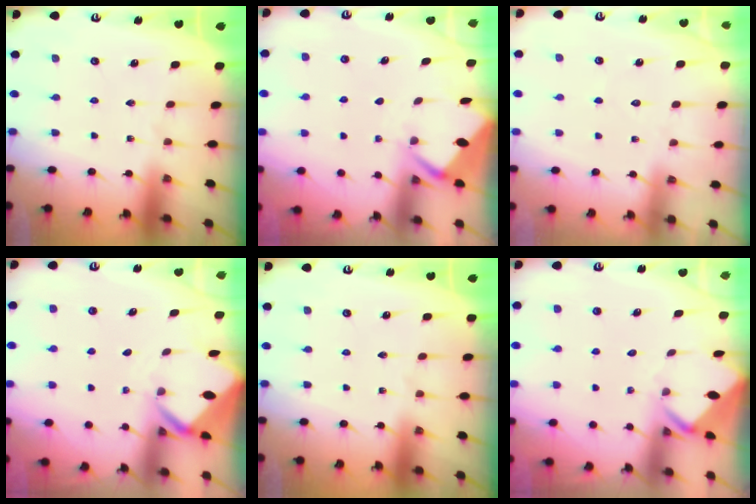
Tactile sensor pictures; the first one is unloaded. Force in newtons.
{"total": 2.7, "press": 2.7, "slide": 0.2}
{"total": 4.9, "press": 4.9, "slide": 0.6}
{"total": 2.9, "press": 2.9, "slide": 0.1}
{"total": 0.0}
{"total": 3.5, "press": 3.5, "slide": 0.2}